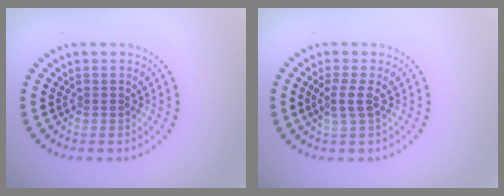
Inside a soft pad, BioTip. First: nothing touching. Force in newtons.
{"total": 1.8, "press": 1.3, "slide": 1.2}